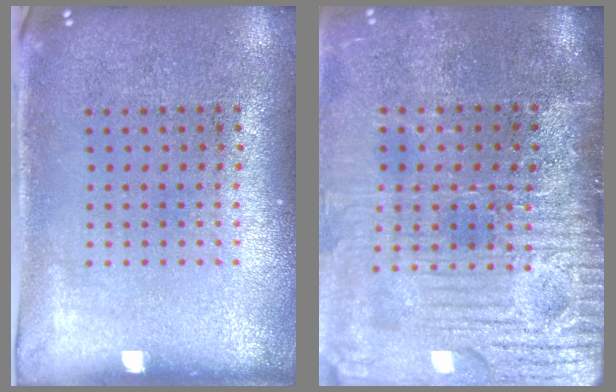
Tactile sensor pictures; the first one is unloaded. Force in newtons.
{"total": 4.7, "press": 4.1, "slide": 2.5}